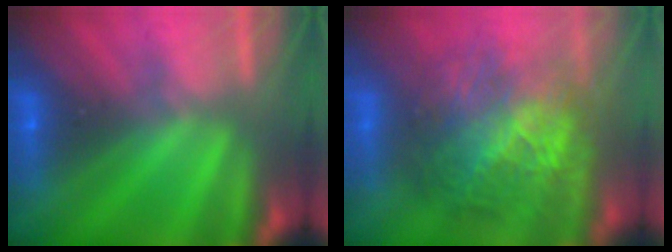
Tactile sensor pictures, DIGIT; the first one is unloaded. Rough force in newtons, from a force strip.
{"total": 7.6}